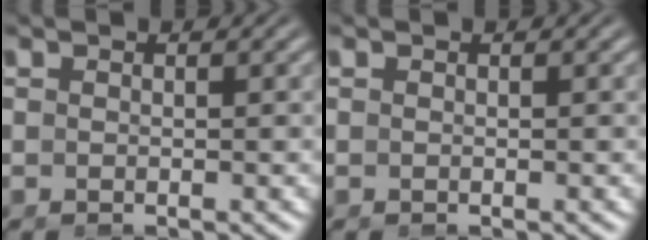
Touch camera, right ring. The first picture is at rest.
{"total": 0.0}